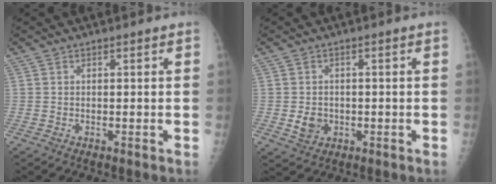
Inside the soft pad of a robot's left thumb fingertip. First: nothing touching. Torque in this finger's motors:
{"motor_torque": [-0.36, 0.54, 0.26, 0.02, 0.02]}